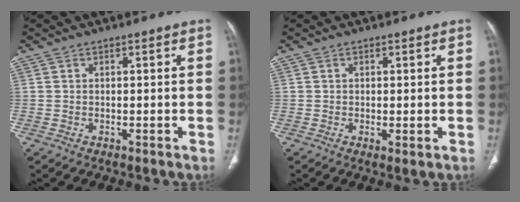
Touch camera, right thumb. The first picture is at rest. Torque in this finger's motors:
{"motor_torque": [-0.09, -0.02, -0.02, 0.01, -0.02]}